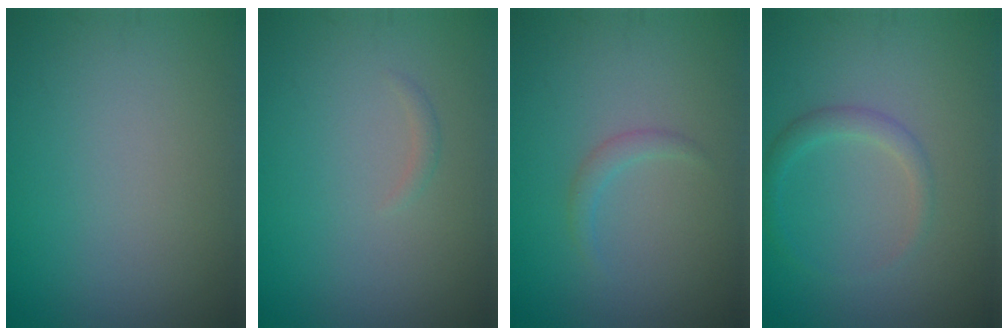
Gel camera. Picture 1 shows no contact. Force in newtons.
{"total": 0.6, "press": 0.6, "slide": 0.1}
{"total": 1.1, "press": 1.1, "slide": 0.0}
{"total": 1.7, "press": 1.7, "slide": 0.1}